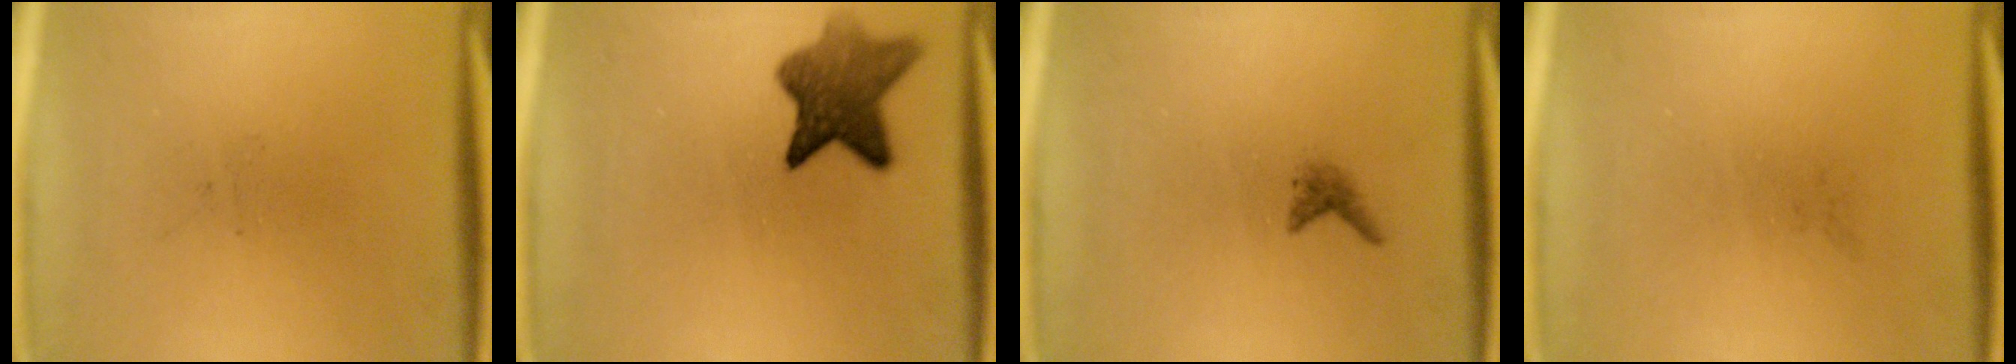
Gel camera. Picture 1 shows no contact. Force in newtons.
{"total": 7.5}
{"total": 1.0}
{"total": 0.0}